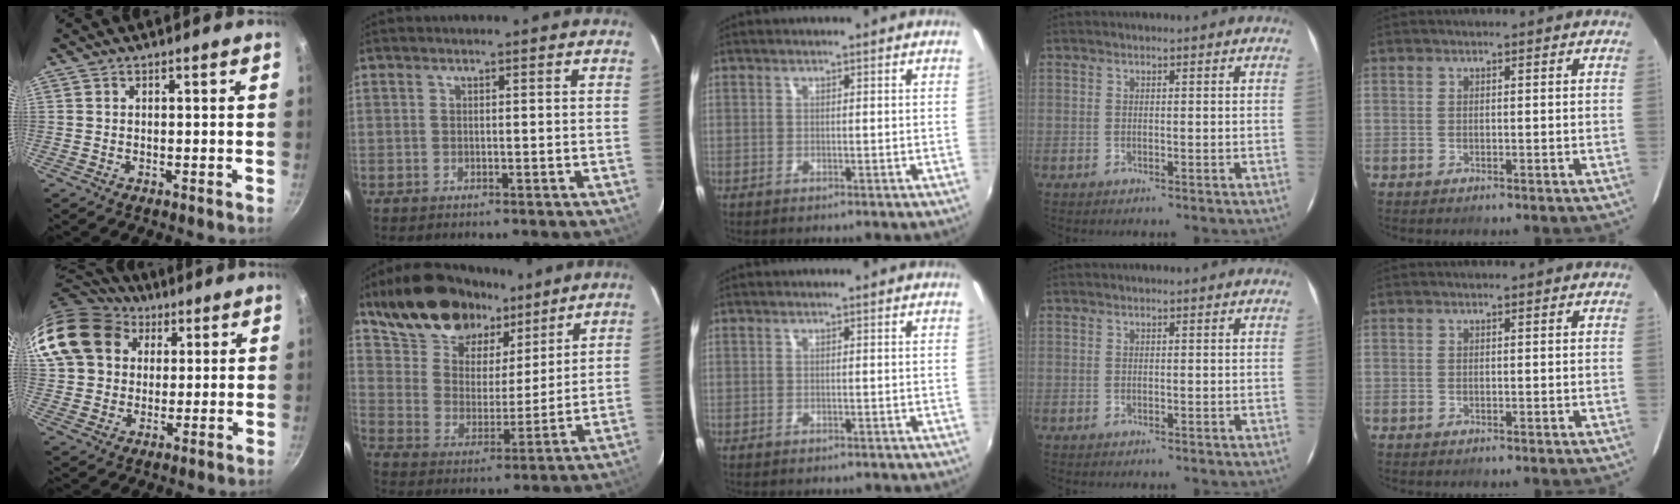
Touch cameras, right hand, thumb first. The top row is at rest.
{"thumb": {"total": 19.8, "force": [7.6, 15.7, 9.4], "torque": [-0.188, 0.020, 0.138]}, "index": {"total": 20.0, "force": [13.7, 10.5, 10.2], "torque": [-0.214, 0.064, 0.250]}, "middle": {"total": 2.7, "force": [-2.4, 0.8, 0.9], "torque": [-0.020, -0.011, -0.033]}}